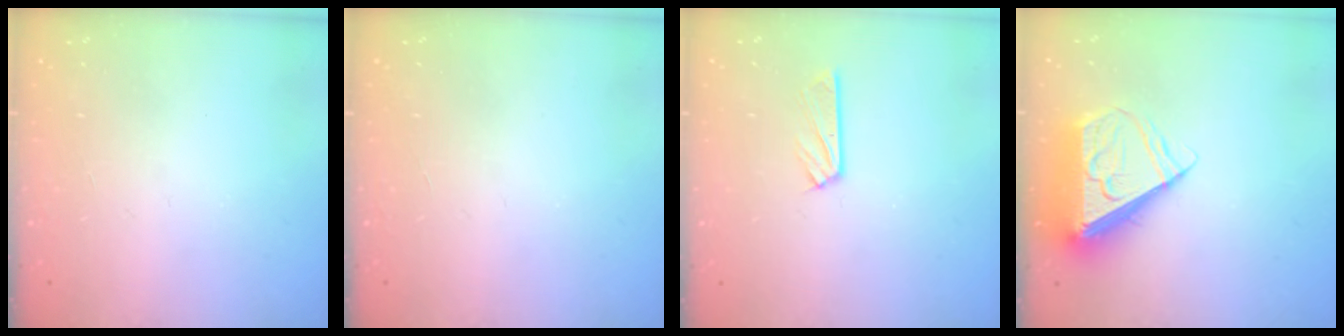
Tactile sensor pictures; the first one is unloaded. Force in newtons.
{"total": 0.0}
{"total": 4.1, "press": 4.1, "slide": 0.4}
{"total": 10.1, "press": 10.0, "slide": 1.3}